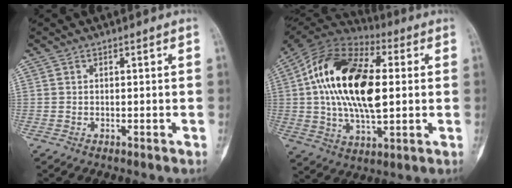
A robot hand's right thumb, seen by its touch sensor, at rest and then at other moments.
{"total": 23.4, "force": [2.5, 12.1, 19.8], "torque": [-0.367, 0.010, 0.037]}